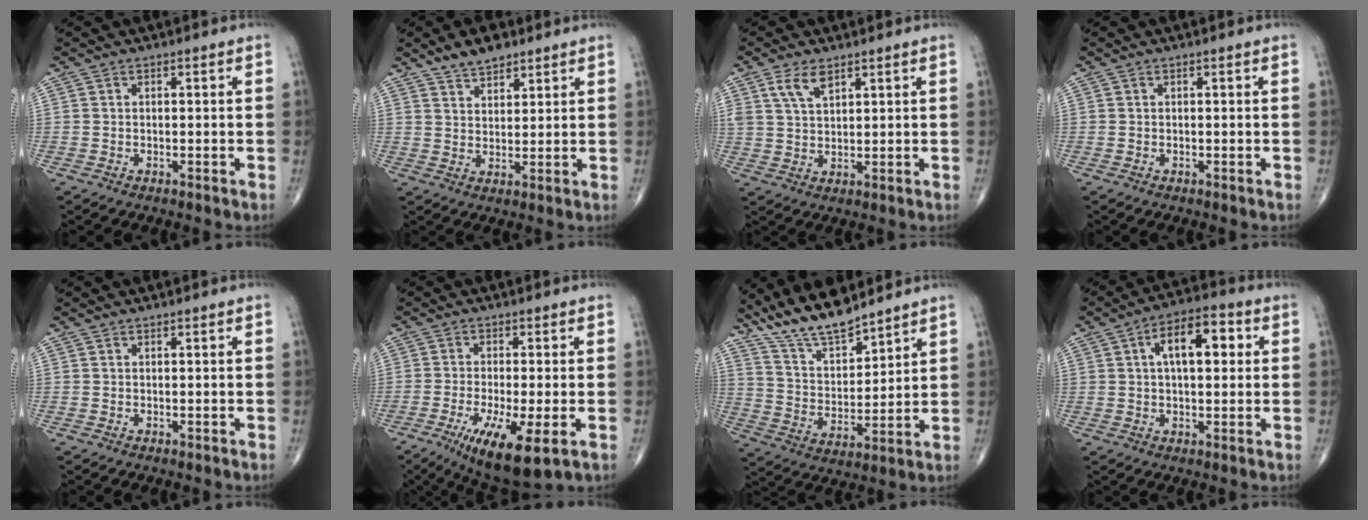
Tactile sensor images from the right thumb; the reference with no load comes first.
{"total": 6.2, "force": [4.6, 2.8, 3.0], "torque": [-0.033, -0.020, 0.083]}
{"total": 5.0, "force": [3.0, 2.4, 3.3], "torque": [-0.057, -0.013, 0.062]}
{"total": 0.0}
{"total": 0.0}
{"total": 11.9, "force": [-4.8, 3.0, 10.5], "torque": [-0.182, -0.019, -0.071]}
{"total": 12.6, "force": [11.1, 2.9, 5.3], "torque": [-0.080, -0.059, 0.214]}
{"total": 12.5, "force": [3.1, 6.0, 10.5], "torque": [-0.152, 0.020, 0.042]}